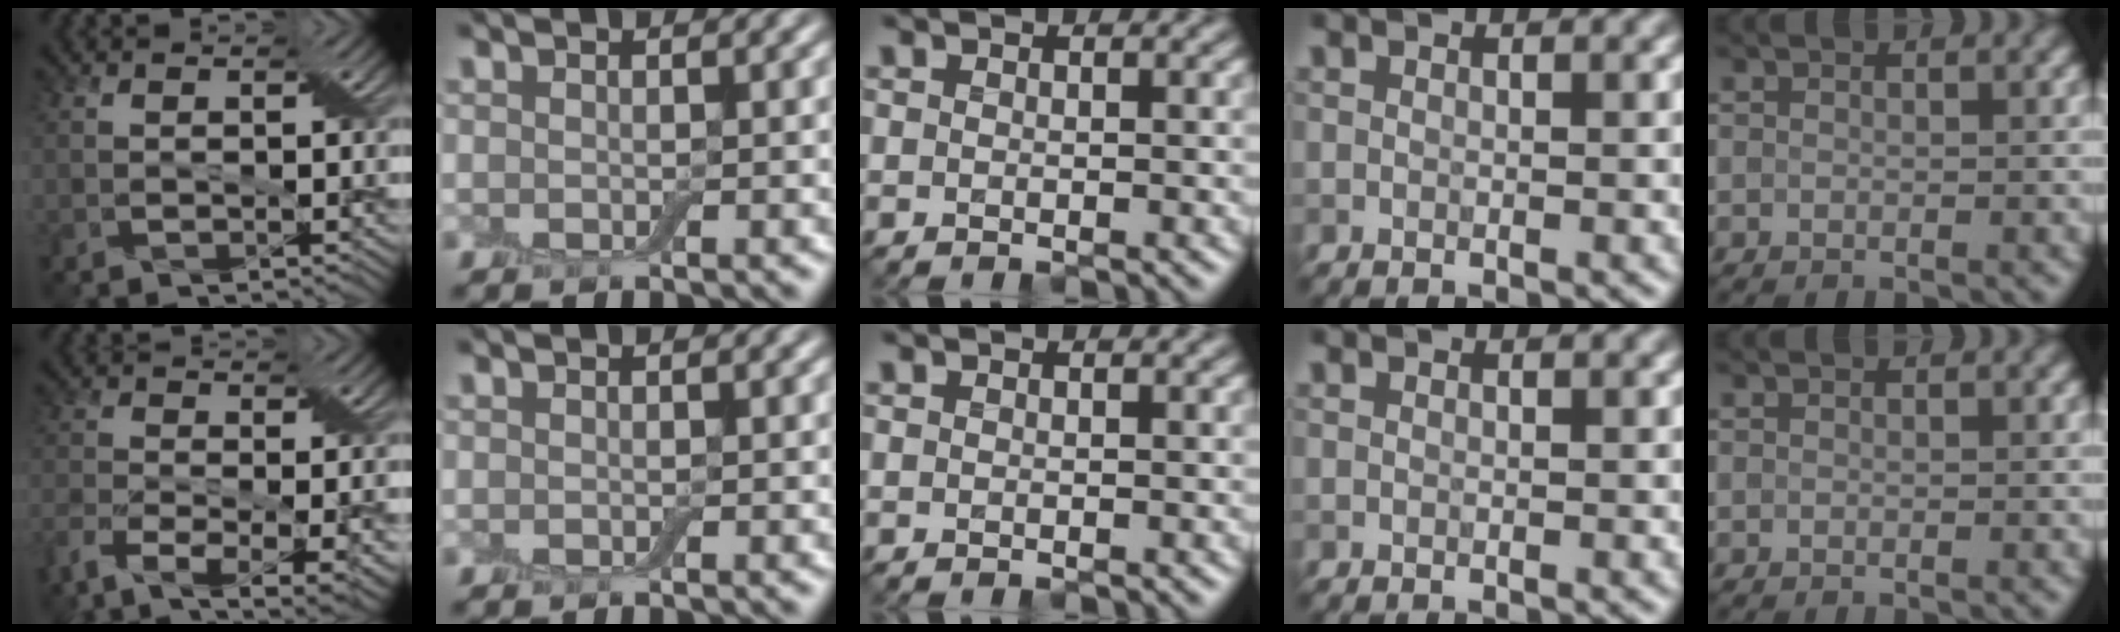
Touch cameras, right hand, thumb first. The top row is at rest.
{"thumb": {"total": 9.9, "force": [-6.2, 3.4, 6.9], "torque": [-0.147, -0.020, -0.104]}}